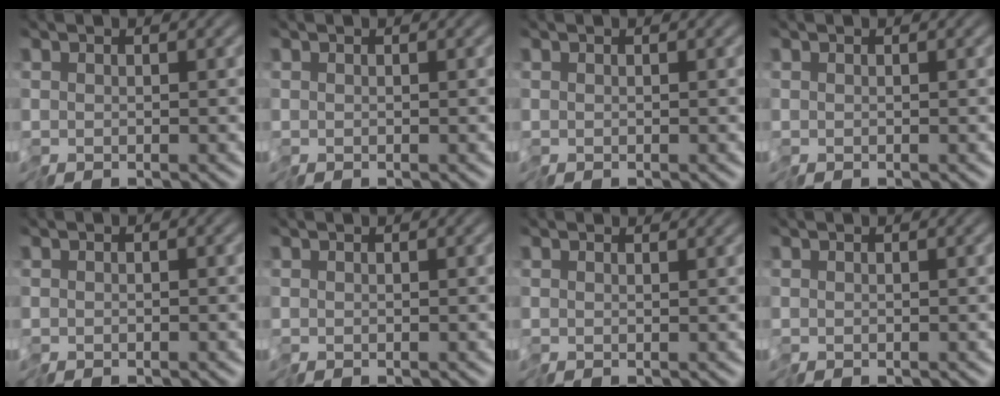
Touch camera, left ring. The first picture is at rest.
{"total": 0.0}
{"total": 0.0}
{"total": 0.0}
{"total": 0.7, "force": [-0.5, 0.5, 0.3], "torque": [-0.004, 0.000, -0.012]}
{"total": 0.0}
{"total": 0.8, "force": [0.8, 0.2, 0.1], "torque": [-0.002, 0.007, 0.013]}
{"total": 0.0}